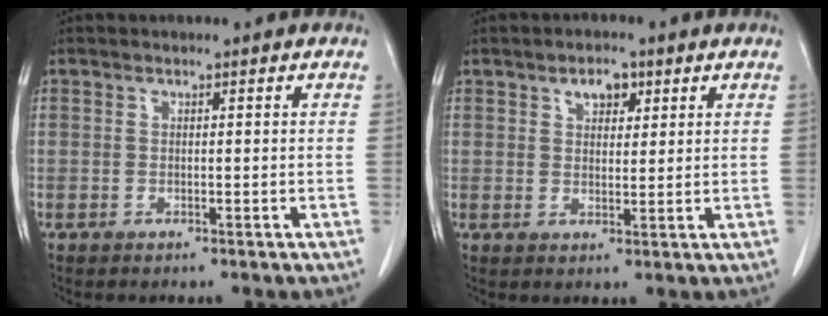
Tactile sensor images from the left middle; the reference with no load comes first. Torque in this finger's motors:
{"motor_torque": [0.29, -0.21, 0.02, 0.01]}